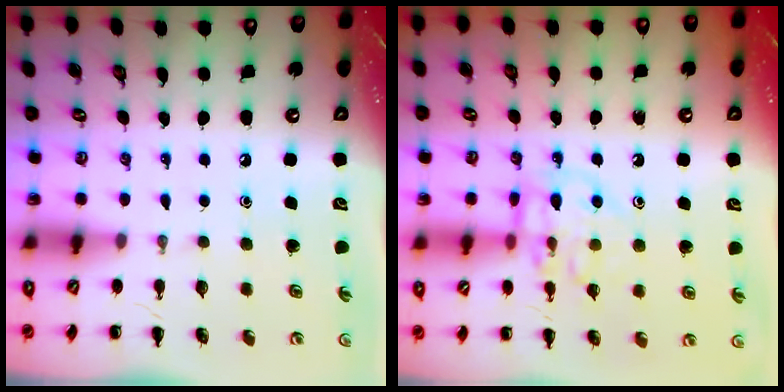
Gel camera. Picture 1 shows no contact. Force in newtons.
{"total": 12.0, "press": 12.0, "slide": 0.8}